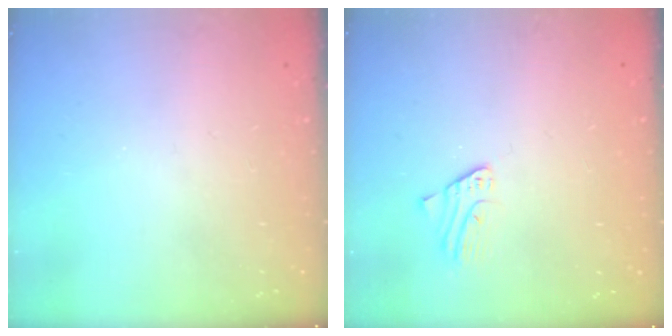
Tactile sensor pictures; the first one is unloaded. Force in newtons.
{"total": 2.3, "press": 2.3, "slide": 0.2}